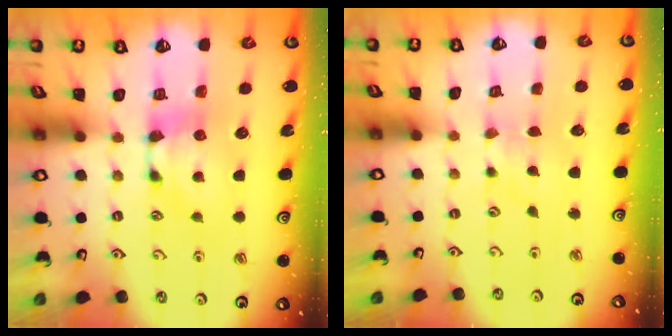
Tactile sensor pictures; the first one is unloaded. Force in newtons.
{"total": 2.8, "press": 2.8, "slide": 0.2}